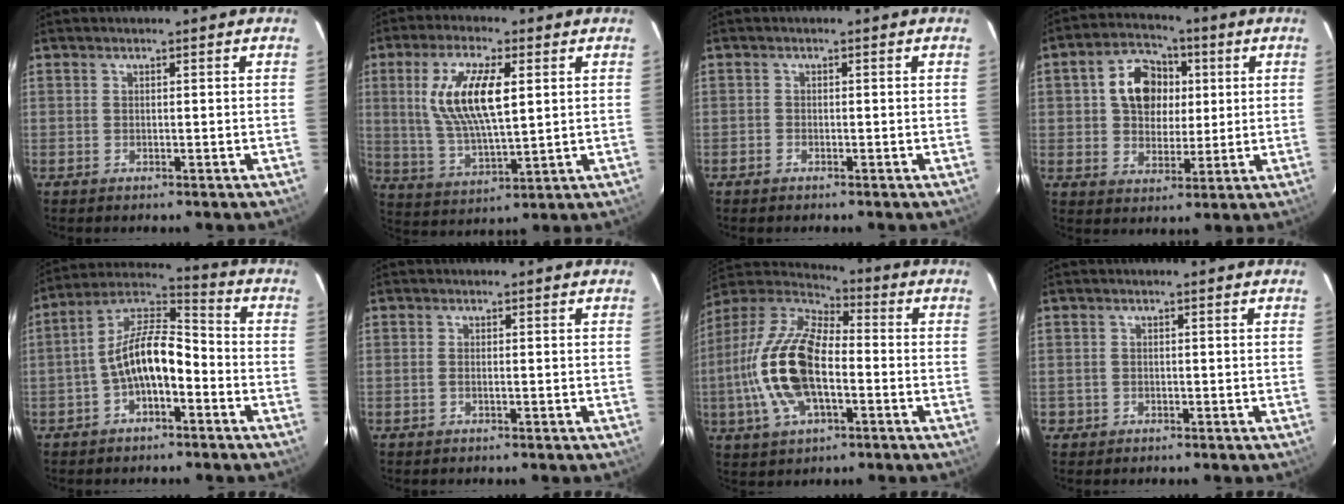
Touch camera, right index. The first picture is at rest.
{"total": 13.3, "force": [3.3, 4.6, 12.0], "torque": [-0.237, 0.003, 0.070]}
{"total": 0.8, "force": [-0.7, 0.4, 0.0], "torque": [-0.004, 0.001, -0.015]}
{"total": 10.5, "force": [2.2, 8.1, 6.3], "torque": [-0.129, 0.035, 0.042]}
{"total": 11.2, "force": [-3.6, 5.0, 9.3], "torque": [-0.186, 0.027, -0.066]}
{"total": 0.8, "force": [-0.2, 0.1, 0.8], "torque": [-0.018, 0.001, -0.005]}
{"total": 19.0, "force": [-3.5, 9.0, 16.4], "torque": [-0.349, 0.002, -0.073]}
{"total": 1.6, "force": [-0.5, 1.6, 0.0], "torque": [-0.003, 0.004, -0.004]}